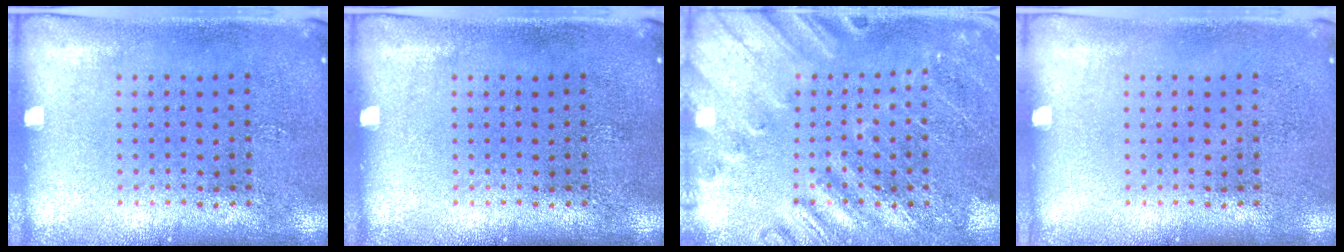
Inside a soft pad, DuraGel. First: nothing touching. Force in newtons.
{"total": 0.0}
{"total": 2.4, "press": 2.4, "slide": 0.3}
{"total": 0.0}